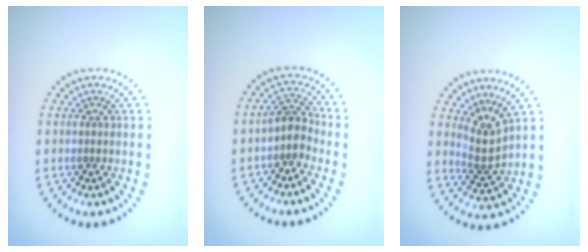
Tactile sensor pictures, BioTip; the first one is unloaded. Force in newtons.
{"total": 2.5, "press": 2.0, "slide": 1.5}
{"total": 2.5, "press": 1.8, "slide": 1.8}